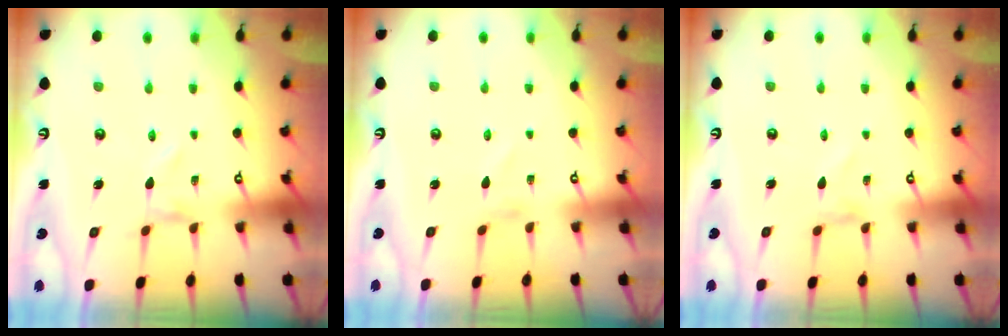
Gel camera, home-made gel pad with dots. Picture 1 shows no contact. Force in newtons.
{"total": 1.4, "press": 1.4, "slide": 0.1}
{"total": 0.8, "press": 0.8, "slide": 0.1}